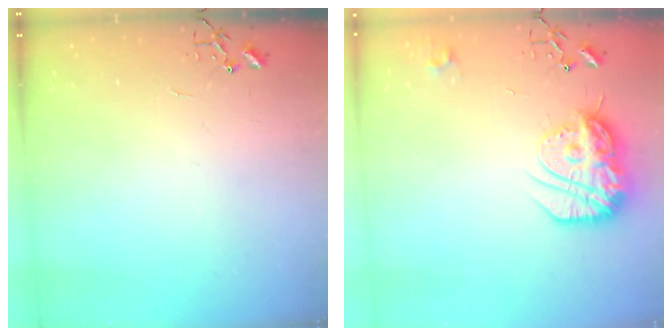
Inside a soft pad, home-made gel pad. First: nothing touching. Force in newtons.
{"total": 17.7, "press": 17.6, "slide": 1.8}